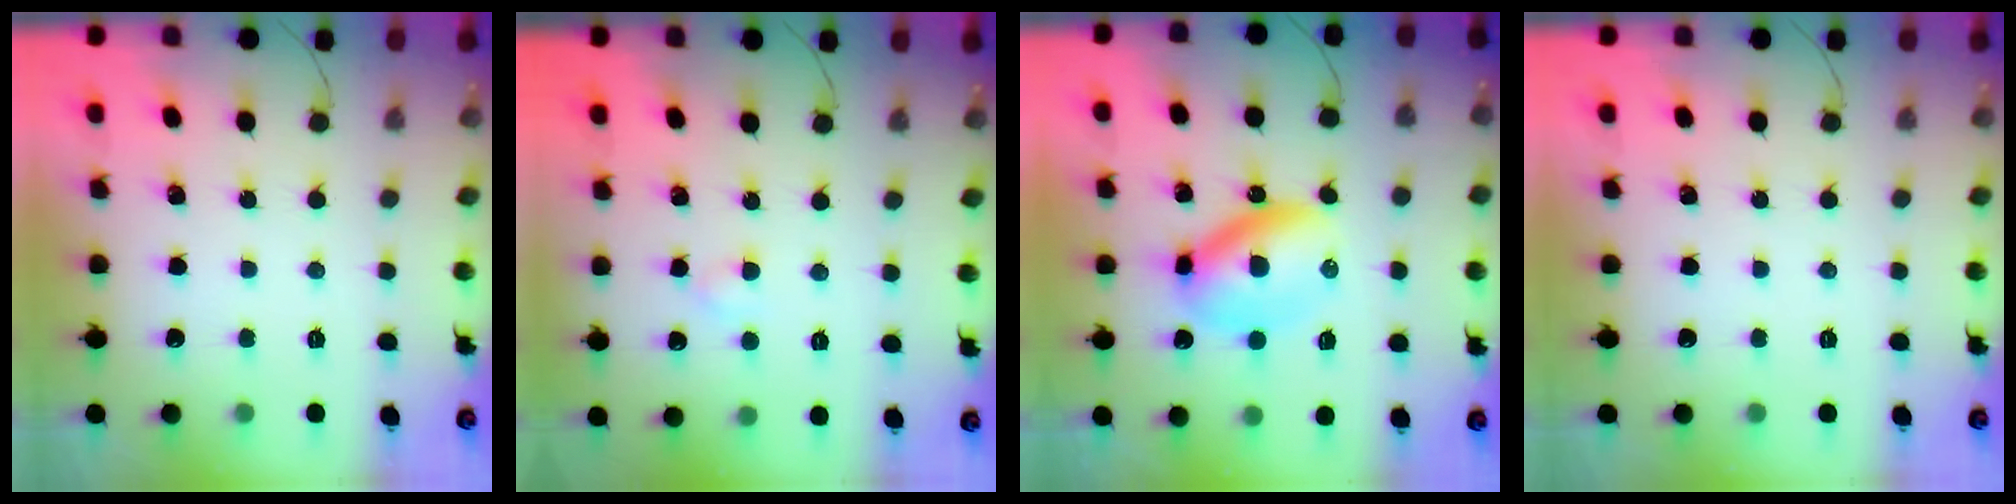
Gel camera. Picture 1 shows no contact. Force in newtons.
{"total": 2.3, "press": 2.1, "slide": 0.9}
{"total": 7.0, "press": 7.0, "slide": 0.6}
{"total": 0.0}